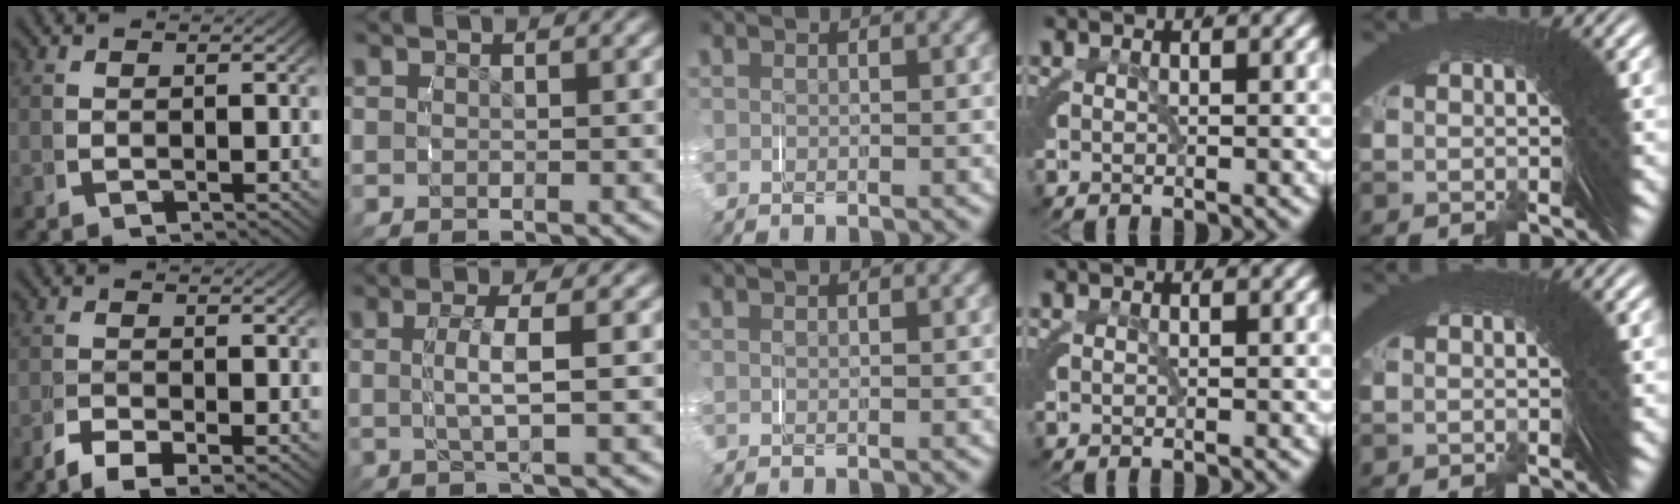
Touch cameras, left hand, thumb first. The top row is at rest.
{"thumb": {"total": 1.3, "force": [-1.1, 0.2, 0.8], "torque": [0.000, -0.003, -0.024]}, "index": {"total": 2.6, "force": [0.3, -0.6, 2.5], "torque": [-0.046, 0.007, 0.005]}}